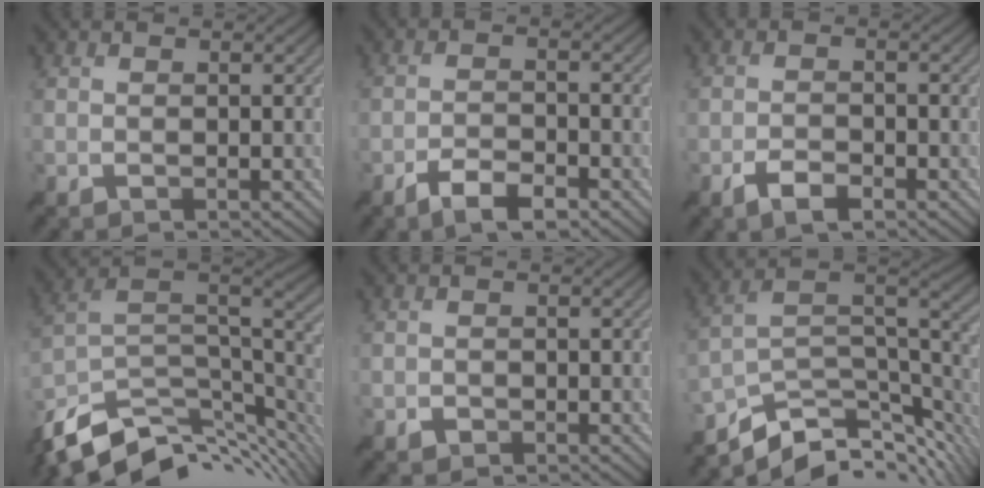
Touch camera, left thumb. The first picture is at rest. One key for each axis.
{"total": 4.8, "fx": -3.4, "fy": 1.6, "fz": 3.1, "tx": -0.059, "ty": -0.001, "tz": -0.060}
{"total": 3.3, "fx": -2.1, "fy": 1.3, "fz": 2.1, "tx": -0.042, "ty": -0.002, "tz": -0.040}
{"total": 13.0, "fx": -7.5, "fy": 5.9, "fz": 8.7, "tx": -0.205, "ty": -0.017, "tz": -0.127}
{"total": 1.1, "fx": -0.6, "fy": 0.9, "fz": 0.1, "tx": 0.002, "ty": -0.005, "tz": -0.011}
{"total": 10.8, "fx": -6.2, "fy": 4.6, "fz": 7.6, "tx": -0.152, "ty": -0.005, "tz": -0.102}